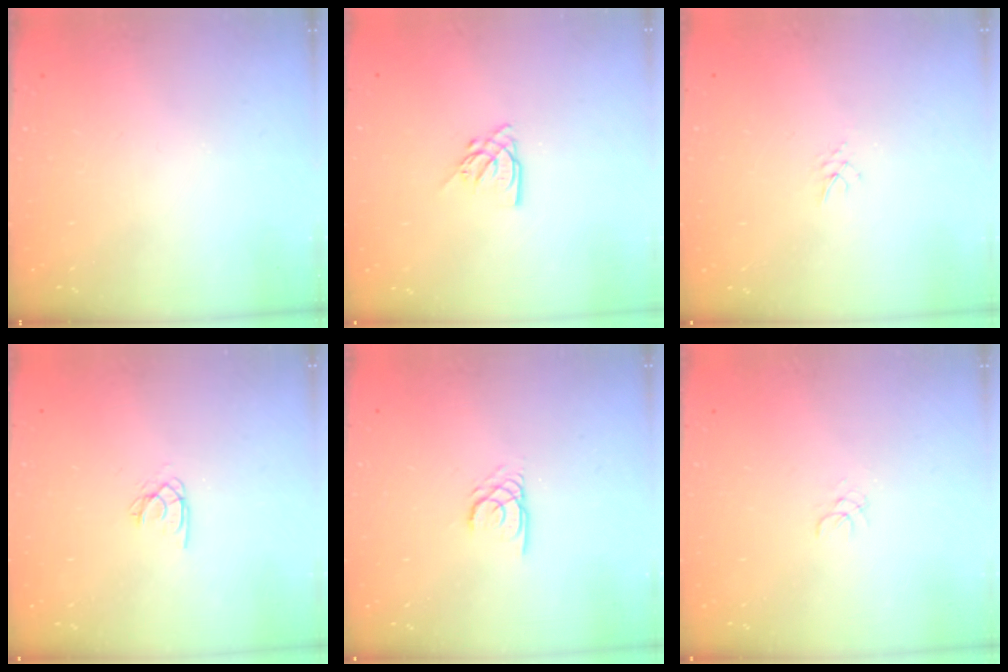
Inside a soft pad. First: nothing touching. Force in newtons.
{"total": 4.3, "press": 4.2, "slide": 0.5}
{"total": 3.1, "press": 3.0, "slide": 0.5}
{"total": 2.0, "press": 2.0, "slide": 0.4}
{"total": 2.4, "press": 2.4, "slide": 0.2}
{"total": 1.1, "press": 1.1, "slide": 0.1}